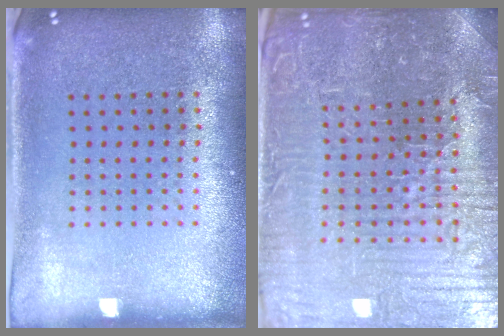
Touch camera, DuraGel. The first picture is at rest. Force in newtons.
{"total": 4.9, "press": 4.8, "slide": 1.0}